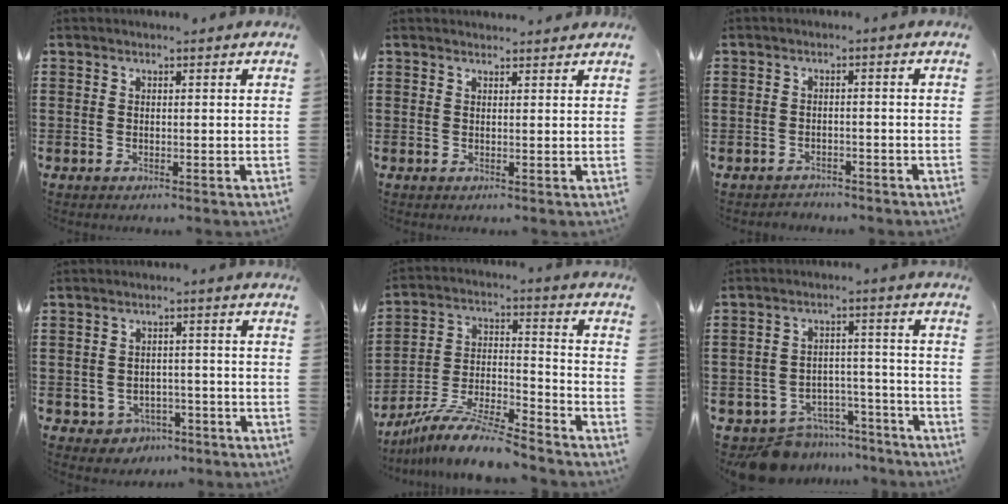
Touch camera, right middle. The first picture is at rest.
{"total": 1.6, "force": [1.5, 0.3, 0.1], "torque": [0.002, -0.001, 0.028]}
{"total": 1.8, "force": [-1.7, 0.5, -0.3], "torque": [-0.002, -0.001, -0.039]}
{"total": 2.2, "force": [-1.8, 1.2, 0.0], "torque": [-0.014, -0.002, -0.039]}
{"total": 10.9, "force": [-10.2, 0.3, 4.0], "torque": [-0.069, 0.021, -0.198]}
{"total": 8.5, "force": [-8.0, 2.3, 1.5], "torque": [-0.033, 0.029, -0.155]}